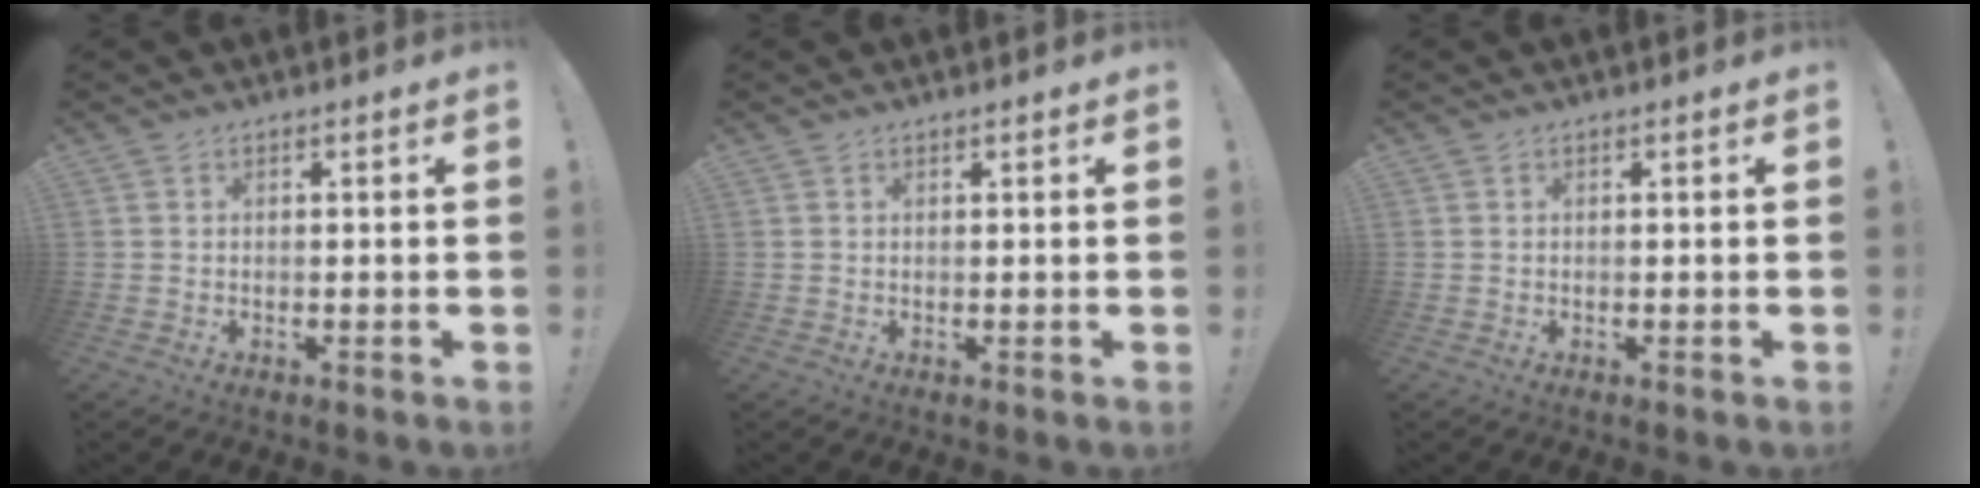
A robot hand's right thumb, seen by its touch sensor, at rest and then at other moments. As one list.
[{"total": 0.5, "force": [0.5, 0.1, 0.1], "torque": [0.001, -0.001, 0.009]}, {"total": 0.0}]